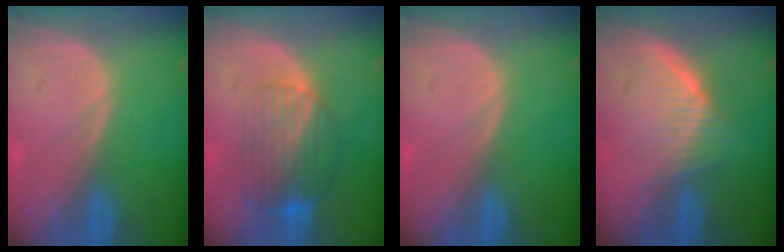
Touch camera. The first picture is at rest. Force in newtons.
{"total": 8.4, "press": 7.2, "slide": 4.4}
{"total": 0.0}
{"total": 5.6, "press": 5.5, "slide": 1.1}